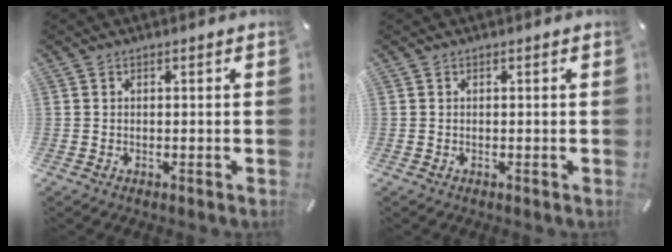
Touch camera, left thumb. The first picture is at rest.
{"total": 0.0}